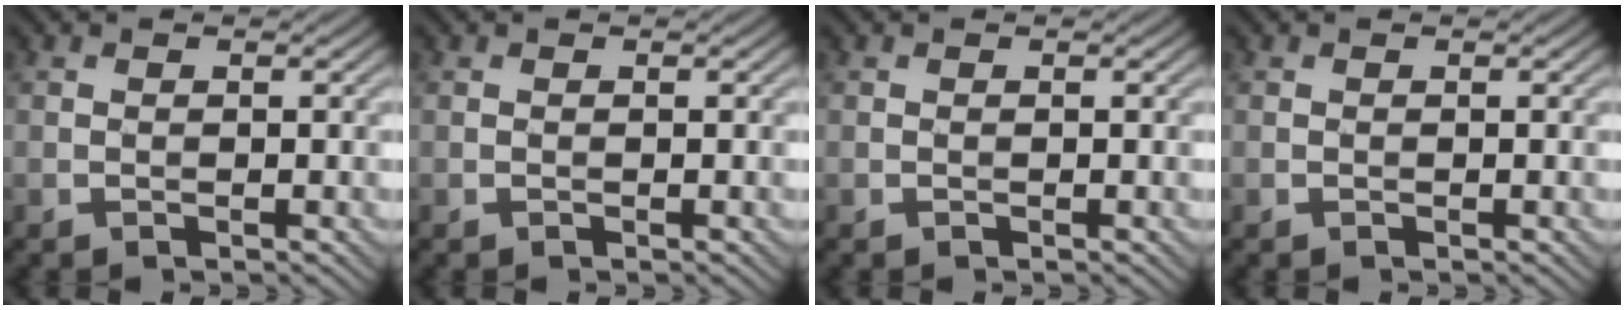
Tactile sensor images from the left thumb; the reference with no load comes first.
{"total": 0.0}
{"total": 0.0}
{"total": 0.0}